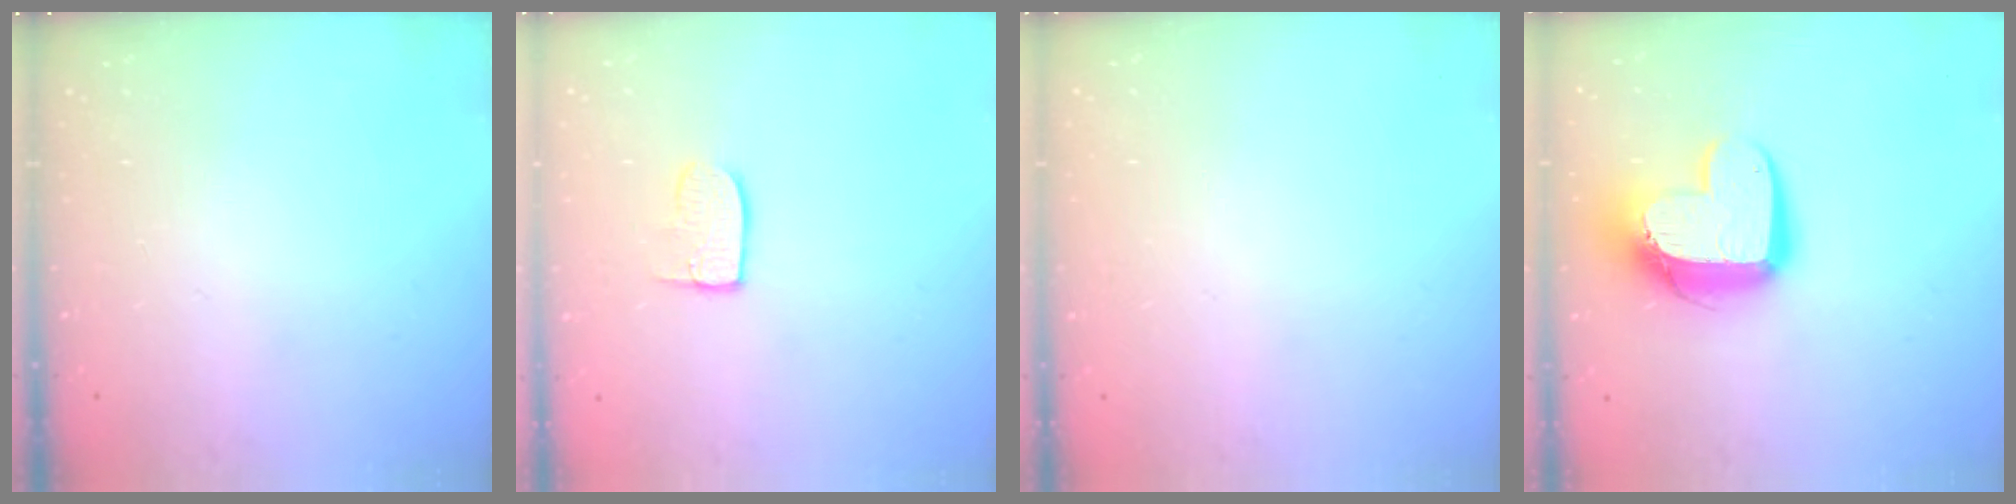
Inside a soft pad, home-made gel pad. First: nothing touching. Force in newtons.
{"total": 7.0, "press": 7.0, "slide": 0.3}
{"total": 0.0}
{"total": 13.7, "press": 13.7, "slide": 1.2}